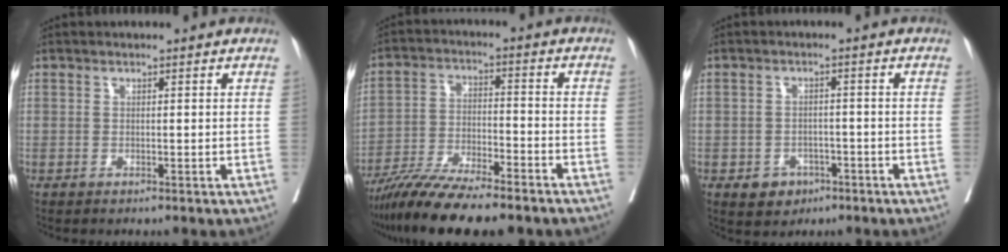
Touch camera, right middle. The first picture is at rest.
{"total": 14.3, "force": [-11.8, 1.6, 7.8], "torque": [-0.141, -0.025, -0.201]}
{"total": 3.4, "force": [-1.8, 2.6, 1.3], "torque": [-0.013, 0.006, -0.019]}